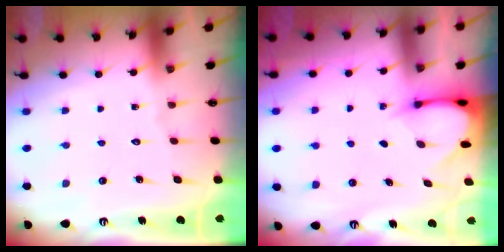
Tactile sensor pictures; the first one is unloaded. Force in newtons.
{"total": 3.0, "press": 3.0, "slide": 0.2}